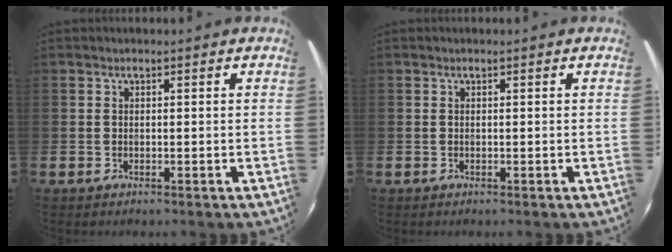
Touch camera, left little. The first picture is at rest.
{"total": 0.0}